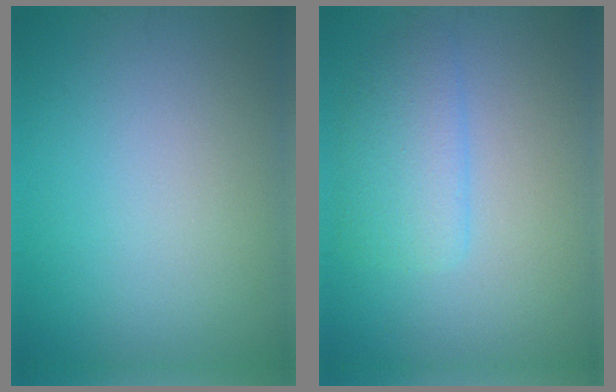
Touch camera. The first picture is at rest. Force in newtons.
{"total": 3.1, "press": 3.1, "slide": 0.4}